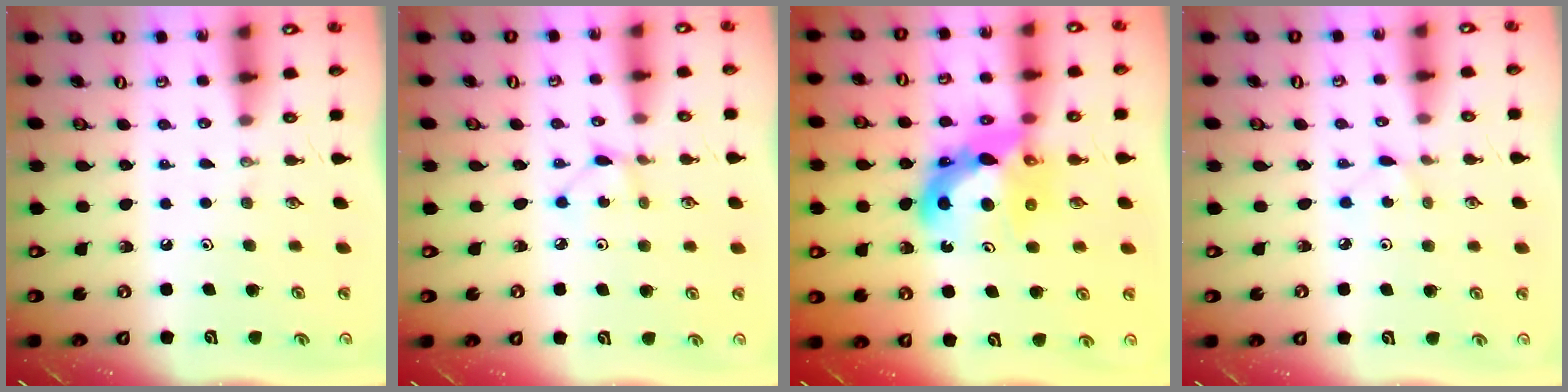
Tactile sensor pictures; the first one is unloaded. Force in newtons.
{"total": 2.5, "press": 2.4, "slide": 0.3}
{"total": 12.7, "press": 12.6, "slide": 1.1}
{"total": 2.3, "press": 2.3, "slide": 0.3}